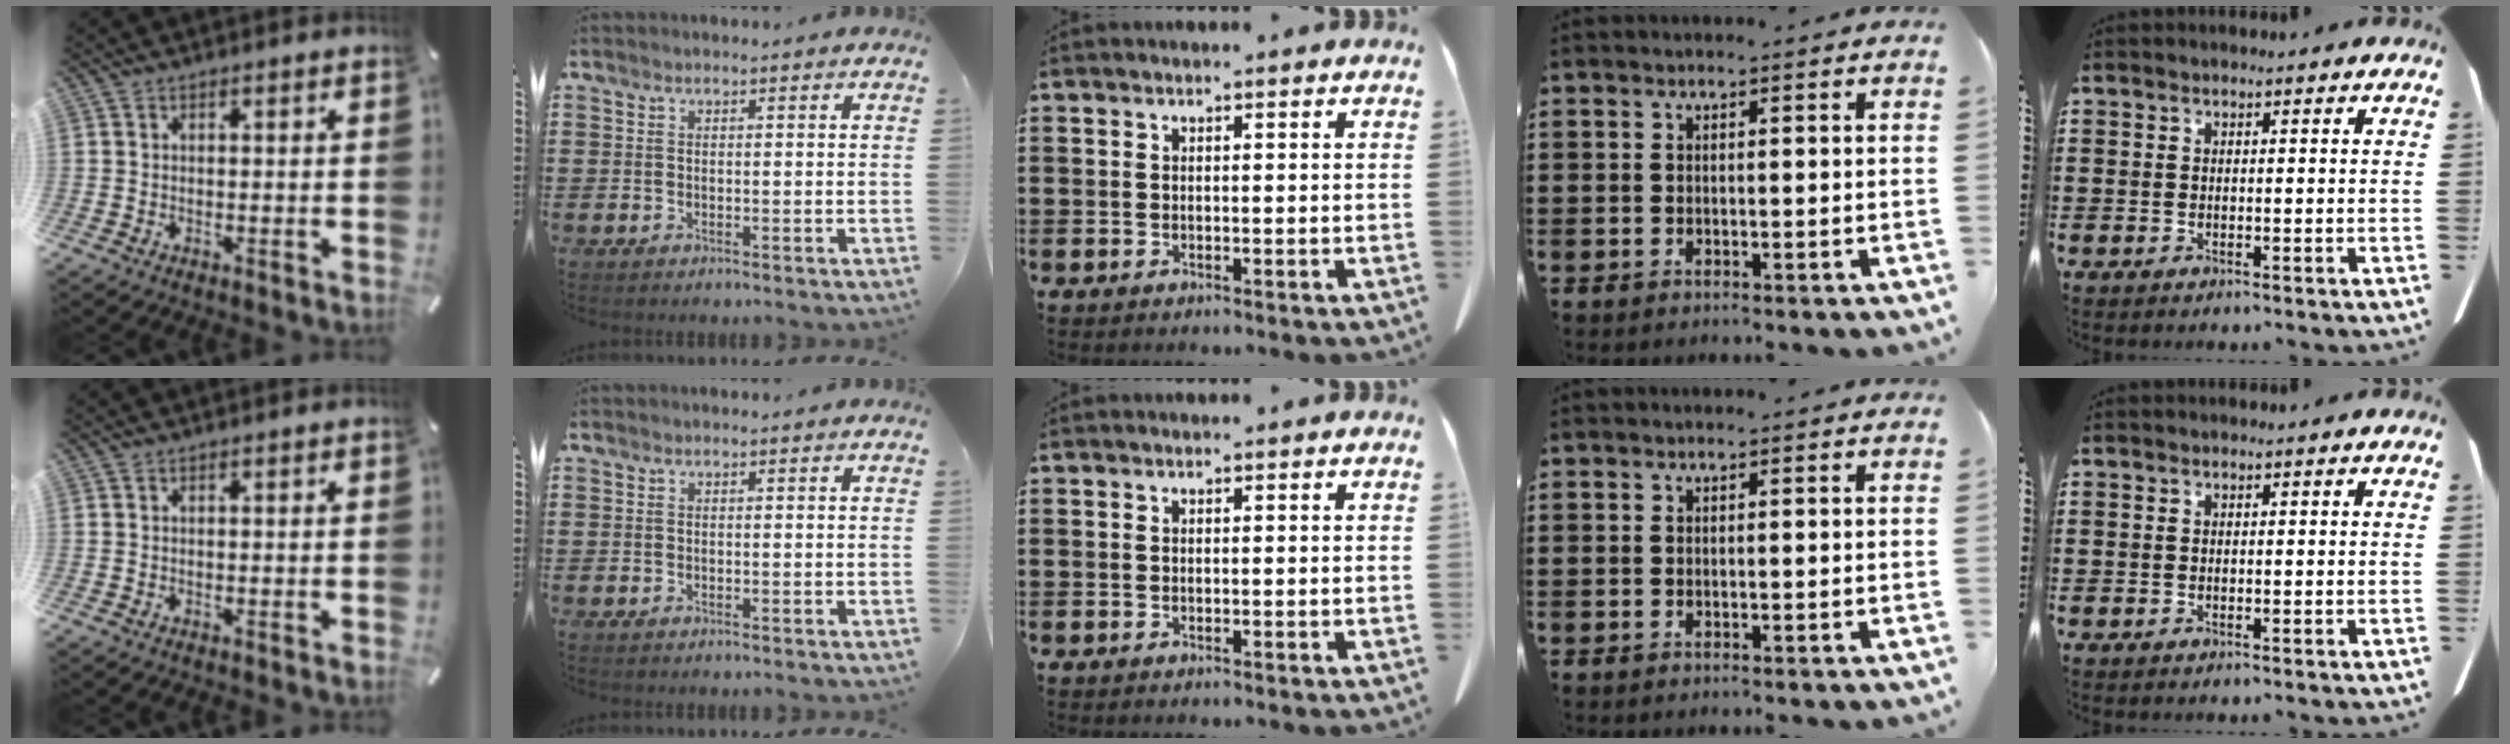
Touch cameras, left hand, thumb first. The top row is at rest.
{}